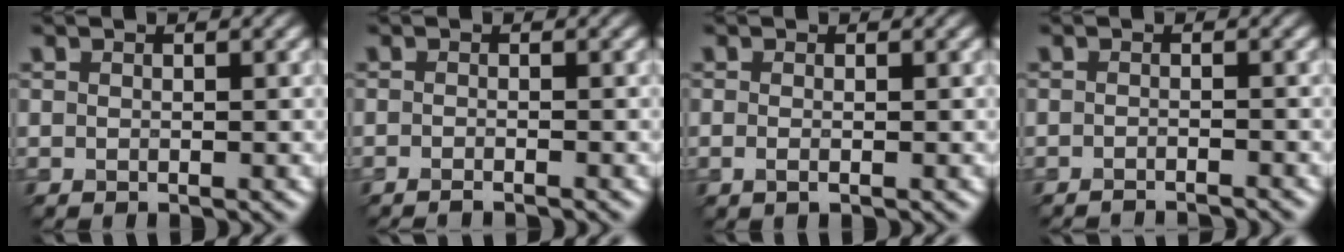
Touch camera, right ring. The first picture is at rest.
{"total": 1.4, "force": [-1.1, 0.3, 0.8], "torque": [-0.002, -0.003, -0.021]}
{"total": 0.9, "force": [-0.2, 0.2, 0.8], "torque": [-0.018, -0.006, -0.005]}
{"total": 2.5, "force": [-2.3, 0.4, 0.9], "torque": [-0.003, 0.003, -0.034]}